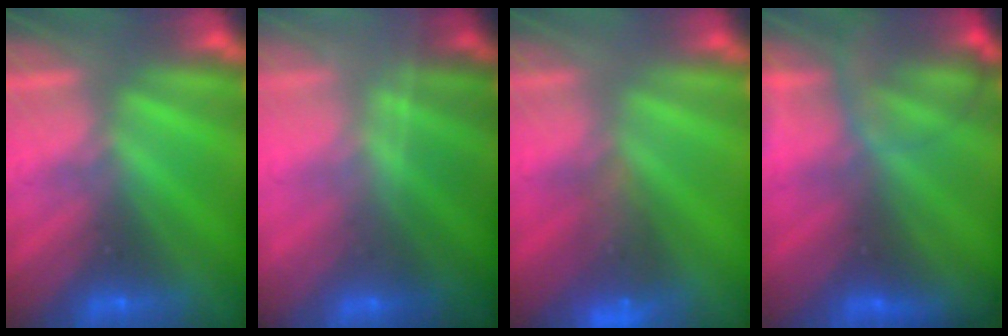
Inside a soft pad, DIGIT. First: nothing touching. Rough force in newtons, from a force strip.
{"total": 1.7}
{"total": 9.0}
{"total": 8.8}